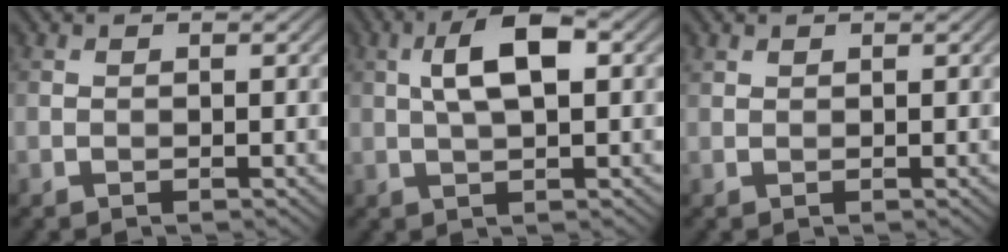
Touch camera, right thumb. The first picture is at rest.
{"total": 6.2, "force": [1.3, 2.3, 5.6], "torque": [-0.107, 0.012, 0.021]}
{"total": 0.7, "force": [0.6, 0.3, 0.1], "torque": [-0.006, 0.000, 0.015]}